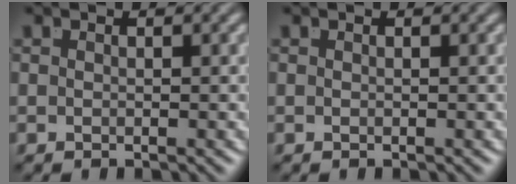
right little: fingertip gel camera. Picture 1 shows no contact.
{"total": 0.0}